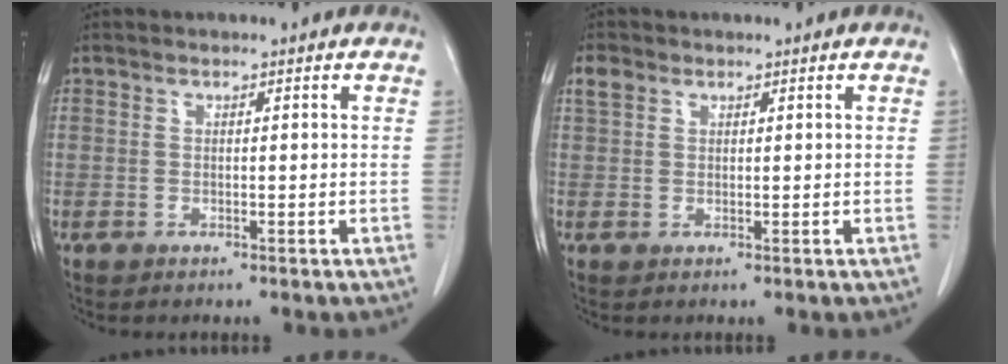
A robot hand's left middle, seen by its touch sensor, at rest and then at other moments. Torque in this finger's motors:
{"motor_torque": [0.16, -0.18, 0.14, 0.00]}